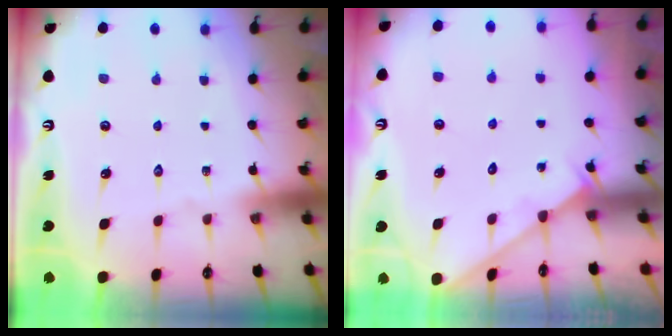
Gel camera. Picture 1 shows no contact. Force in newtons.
{"total": 2.8, "press": 2.8, "slide": 0.3}